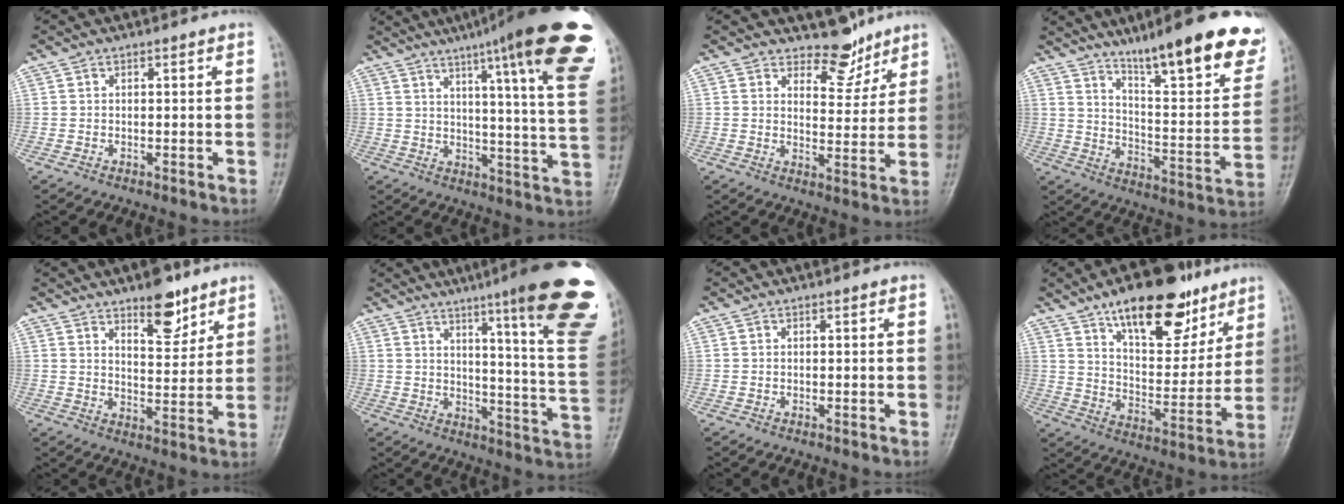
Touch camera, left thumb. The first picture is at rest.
{"total": 26.9, "force": [16.2, 3.3, 21.2], "torque": [-0.248, -0.057, 0.206]}
{"total": 6.1, "force": [5.2, 3.0, 1.1], "torque": [0.013, -0.044, 0.084]}
{"total": 24.0, "force": [16.0, 4.8, 17.2], "torque": [-0.218, -0.070, 0.242]}
{"total": 8.8, "force": [6.1, 3.6, 5.3], "torque": [-0.053, -0.043, 0.095]}
{"total": 25.8, "force": [15.2, 2.8, 20.6], "torque": [-0.222, -0.076, 0.197]}
{"total": 0.0}
{"total": 20.2, "force": [13.0, 8.8, 12.8], "torque": [-0.141, -0.062, 0.211]}